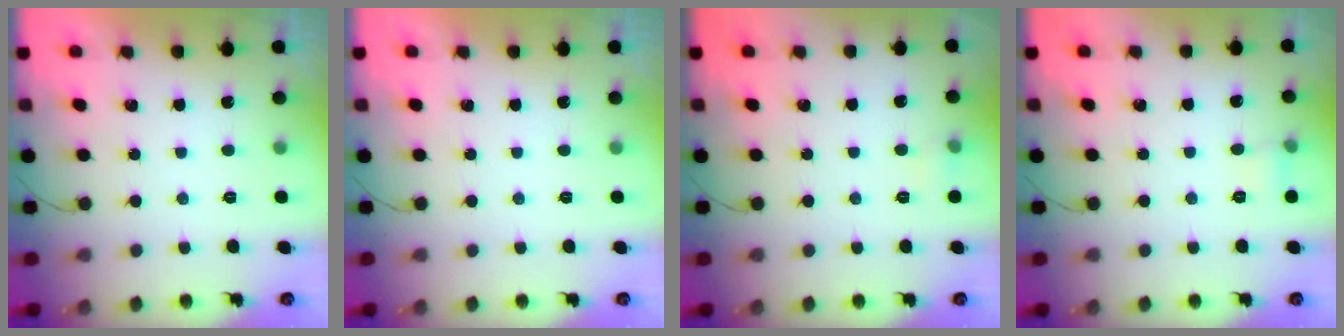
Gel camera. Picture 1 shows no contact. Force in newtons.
{"total": 0.0}
{"total": 4.0, "press": 3.8, "slide": 1.2}
{"total": 4.0, "press": 3.8, "slide": 1.1}